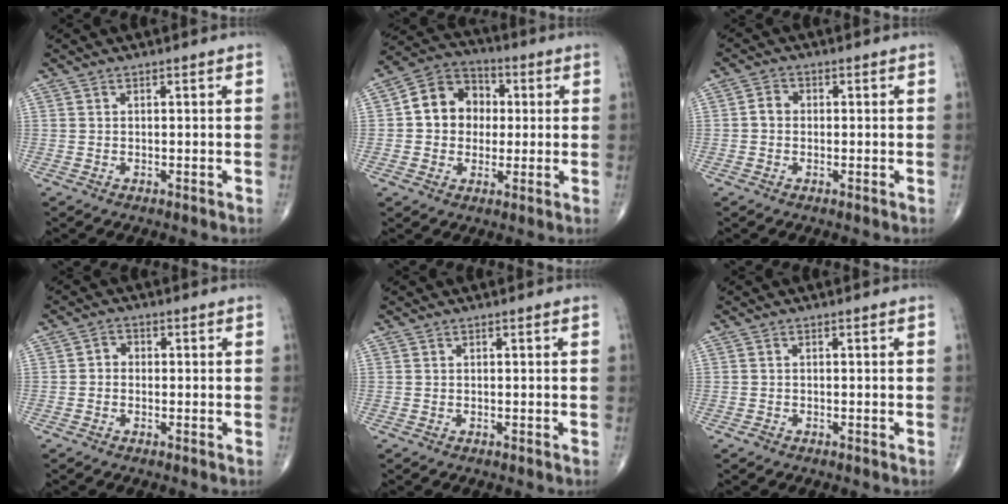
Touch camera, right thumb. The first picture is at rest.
{"total": 11.2, "force": [1.0, 9.5, 5.9], "torque": [-0.055, 0.022, 0.004]}
{"total": 2.5, "force": [-0.2, 2.1, 1.3], "torque": [-0.015, 0.010, -0.010]}
{"total": 2.1, "force": [-0.3, 1.8, 1.0], "torque": [0.002, 0.009, -0.014]}
{"total": 0.0}
{"total": 0.7, "force": [-0.5, 0.5, 0.2], "torque": [-0.004, 0.001, -0.013]}